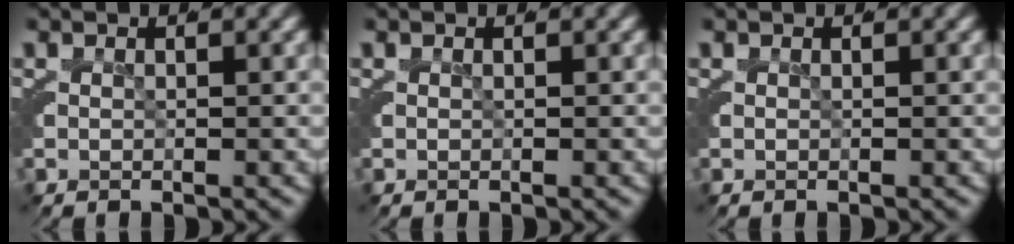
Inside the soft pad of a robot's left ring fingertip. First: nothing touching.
{"total": 0.0}
{"total": 0.0}